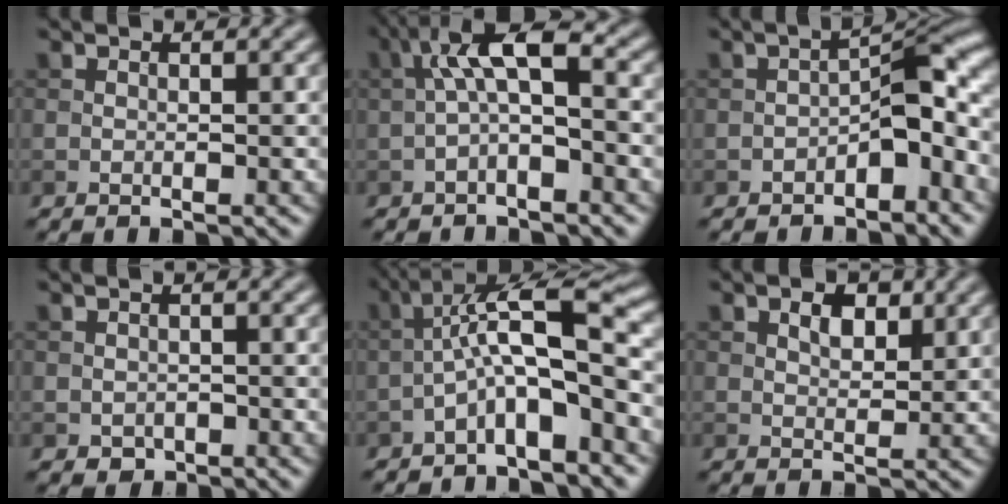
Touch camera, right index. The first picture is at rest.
{"total": 5.3, "force": [-0.2, 1.6, 5.1], "torque": [-0.097, 0.024, -0.016]}
{"total": 4.9, "force": [-2.0, 2.1, 4.0], "torque": [-0.049, 0.021, -0.039]}
{"total": 1.1, "force": [-0.5, 0.9, 0.4], "torque": [-0.005, -0.003, -0.008]}
{"total": 7.5, "force": [-2.0, 1.7, 7.0], "torque": [-0.117, 0.035, -0.045]}
{"total": 2.4, "force": [1.2, 1.4, 1.6], "torque": [-0.025, 0.004, 0.019]}